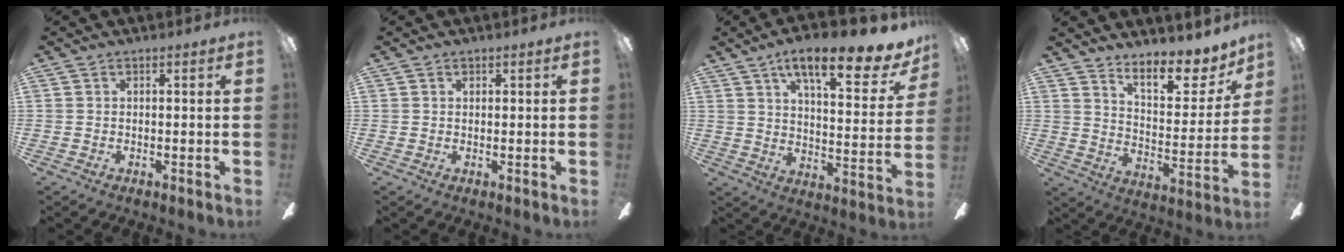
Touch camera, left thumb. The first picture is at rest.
{"total": 0.6, "force": [0.3, 0.4, 0.2], "torque": [-0.005, 0.001, 0.006]}
{"total": 16.1, "force": [11.1, 4.7, 10.6], "torque": [-0.158, -0.066, 0.179]}
{"total": 11.7, "force": [9.5, 4.2, 5.4], "torque": [-0.074, -0.078, 0.163]}